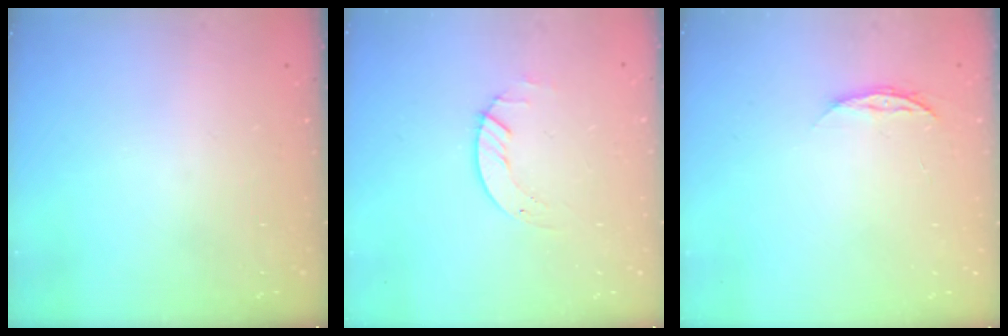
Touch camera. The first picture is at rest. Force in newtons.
{"total": 2.0, "press": 2.0, "slide": 0.2}
{"total": 4.9, "press": 4.9, "slide": 0.6}